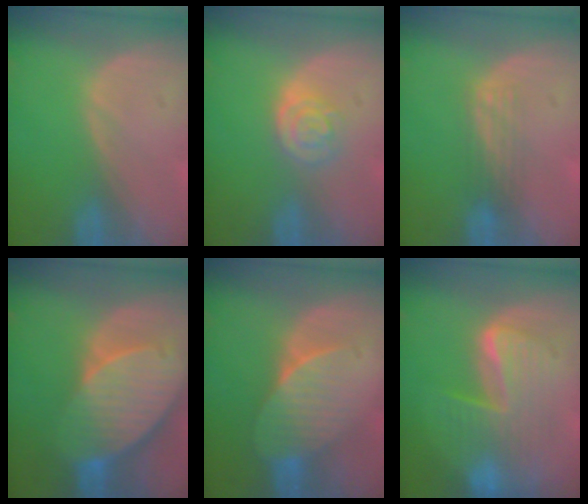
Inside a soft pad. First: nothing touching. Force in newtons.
{"total": 4.3, "press": 3.8, "slide": 2.0}
{"total": 2.9, "press": 2.5, "slide": 1.5}
{"total": 10.4, "press": 9.1, "slide": 5.0}
{"total": 7.0, "press": 6.6, "slide": 2.3}
{"total": 8.0, "press": 8.0, "slide": 0.5}